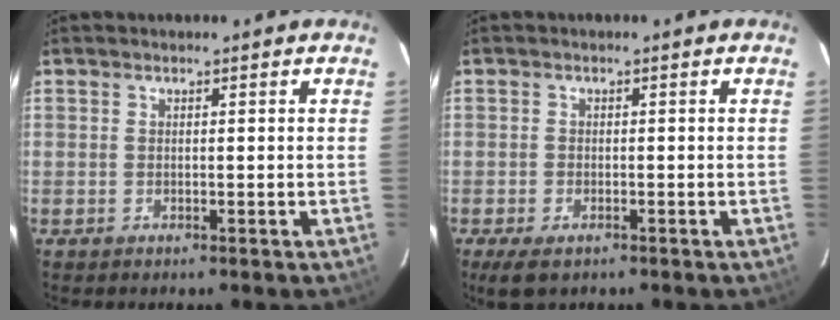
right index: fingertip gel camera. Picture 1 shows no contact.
{"total": 4.2, "force": [-2.7, 2.1, 2.5], "torque": [-0.061, -0.014, -0.048]}